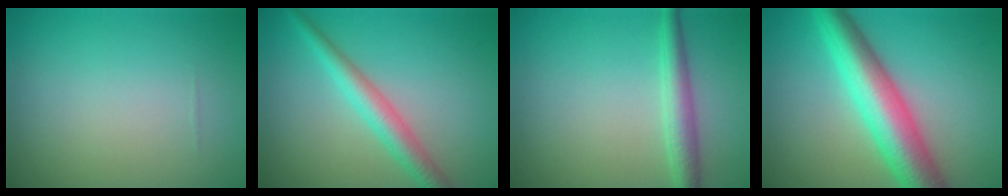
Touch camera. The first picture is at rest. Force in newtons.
{"total": 3.3, "press": 3.3, "slide": 0.1}
{"total": 2.6, "press": 2.6, "slide": 0.0}
{"total": 8.0, "press": 8.0, "slide": 0.0}